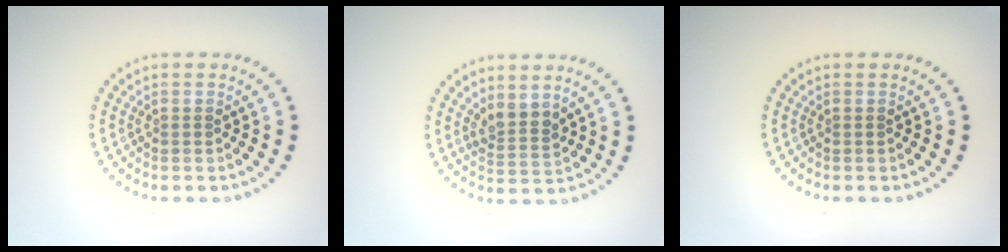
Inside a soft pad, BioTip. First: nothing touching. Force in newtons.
{"total": 2.2, "press": 1.8, "slide": 1.4}
{"total": 0.0}